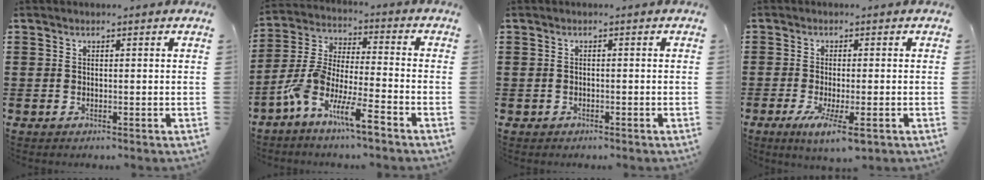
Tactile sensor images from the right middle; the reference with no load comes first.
{"total": 9.5, "force": [-7.0, 1.0, 6.4], "torque": [-0.157, -0.019, -0.145]}
{"total": 0.6, "force": [-0.6, 0.3, -0.1], "torque": [-0.001, 0.001, -0.013]}
{"total": 4.9, "force": [-2.5, 0.8, 4.1], "torque": [-0.070, -0.009, -0.038]}